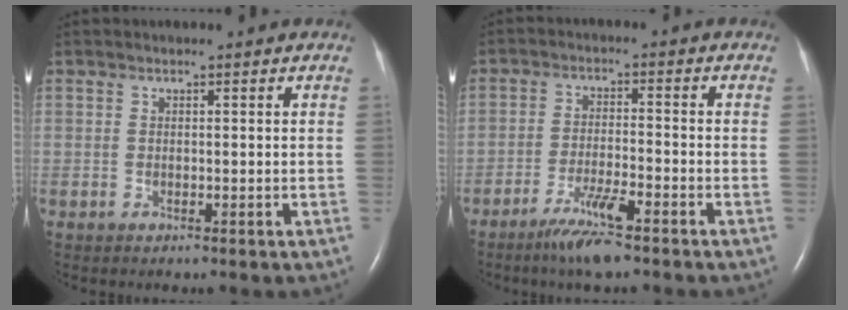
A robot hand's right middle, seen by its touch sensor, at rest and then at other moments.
{"total": 6.3, "force": [-4.4, 0.1, 4.4], "torque": [-0.093, -0.015, -0.082]}